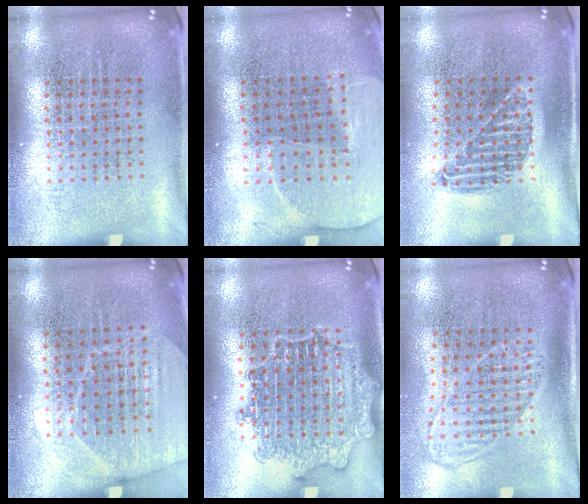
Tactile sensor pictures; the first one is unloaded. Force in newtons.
{"total": 1.3, "press": 1.3, "slide": 0.3}
{"total": 0.9, "press": 0.8, "slide": 0.5}
{"total": 1.7, "press": 1.6, "slide": 0.5}
{"total": 1.8, "press": 1.7, "slide": 0.2}
{"total": 1.5, "press": 1.3, "slide": 0.7}